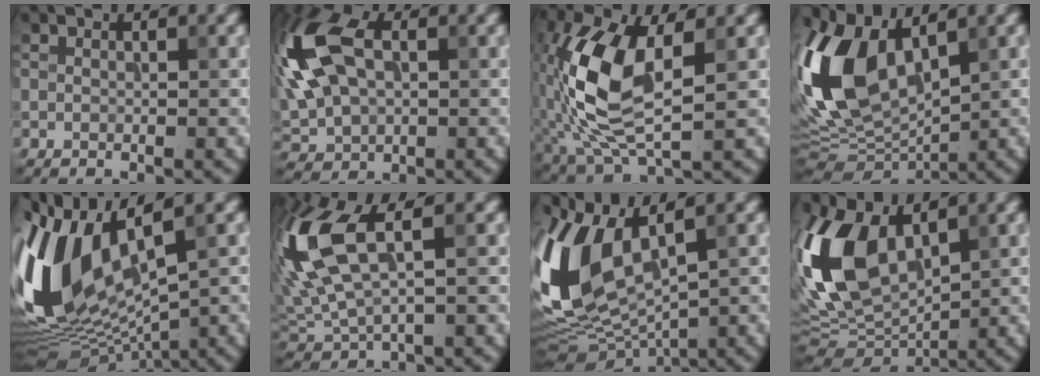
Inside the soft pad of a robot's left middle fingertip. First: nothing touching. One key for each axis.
{"total": 12.6, "fx": 2.3, "fy": 7.8, "fz": 9.6, "tx": -0.220, "ty": 0.015, "tz": 0.025}
{"total": 9.8, "fx": 0.3, "fy": 4.5, "fz": 8.7, "tx": -0.201, "ty": 0.002, "tz": 0.007}
{"total": 11.6, "fx": 3.4, "fy": 6.2, "fz": 9.3, "tx": -0.221, "ty": 0.007, "tz": 0.057}
{"total": 13.2, "fx": 1.6, "fy": 6.8, "fz": 11.2, "tx": -0.257, "ty": -0.001, "tz": 0.041}
{"total": 10.6, "fx": 2.4, "fy": 4.8, "fz": 9.1, "tx": -0.235, "ty": 0.009, "tz": 0.047}
{"total": 10.3, "fx": 2.5, "fy": 5.1, "fz": 8.6, "tx": -0.208, "ty": -0.004, "tz": 0.049}
{"total": 10.8, "fx": 2.7, "fy": 6.3, "fz": 8.4, "tx": -0.202, "ty": 0.004, "tz": 0.041}